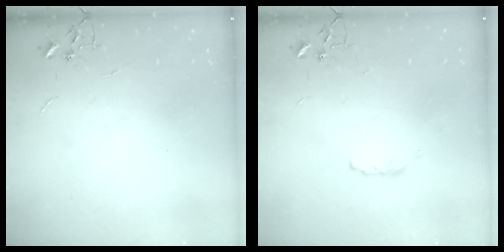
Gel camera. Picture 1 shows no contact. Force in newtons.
{"total": 3.5, "press": 3.5, "slide": 0.5}